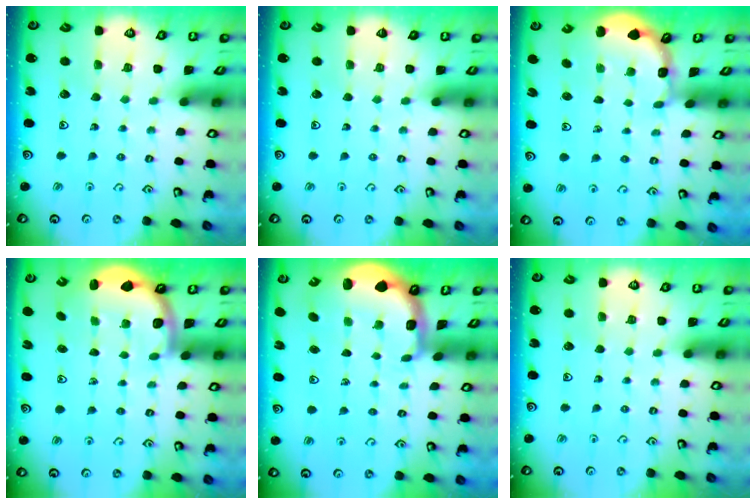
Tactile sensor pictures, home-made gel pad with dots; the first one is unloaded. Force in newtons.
{"total": 0.0}
{"total": 2.1, "press": 2.1, "slide": 0.1}
{"total": 2.6, "press": 2.5, "slide": 0.7}
{"total": 2.1, "press": 1.9, "slide": 0.8}
{"total": 0.0}